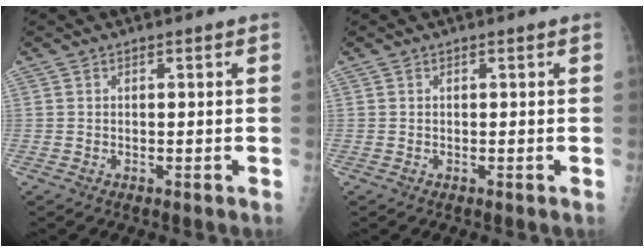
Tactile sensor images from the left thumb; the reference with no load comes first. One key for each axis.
{"total": 0.0}